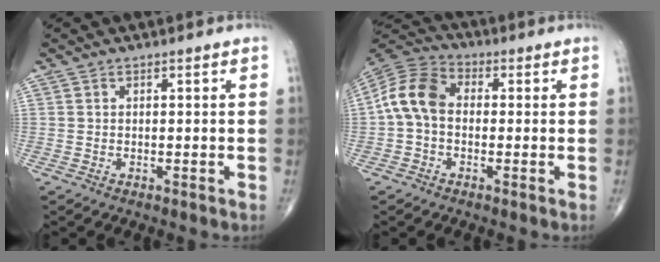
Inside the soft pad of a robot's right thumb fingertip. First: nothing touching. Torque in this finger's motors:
{"motor_torque": [0.06, 0.11, 0.25, -0.19, 0.10]}